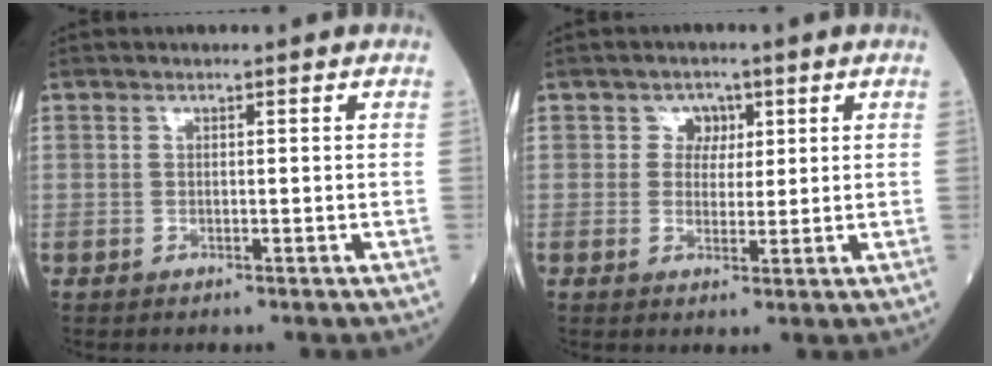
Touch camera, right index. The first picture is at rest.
{"total": 2.8, "force": [1.1, 2.4, 0.8], "torque": [-0.003, 0.002, 0.010]}